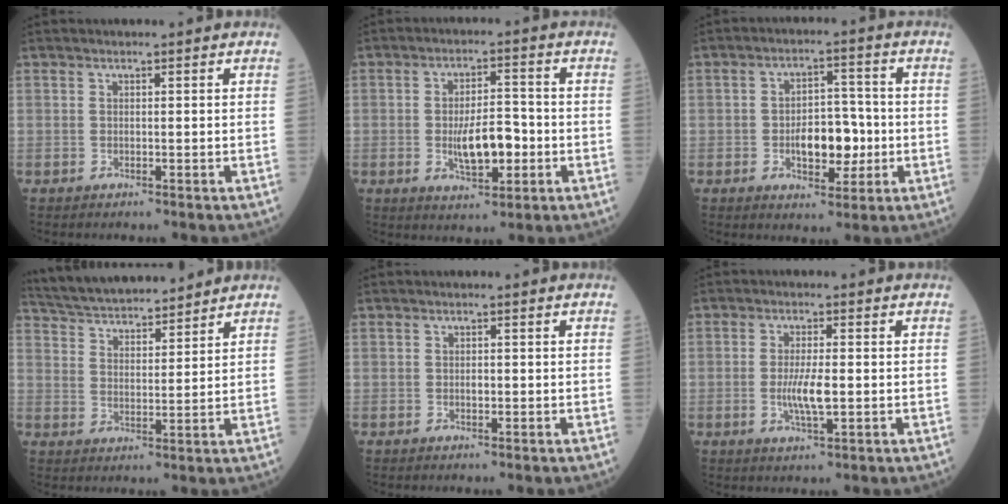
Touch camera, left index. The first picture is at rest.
{"total": 7.5, "force": [-1.7, 2.9, 6.8], "torque": [-0.125, 0.005, -0.024]}
{"total": 7.5, "force": [-1.5, 4.0, 6.2], "torque": [-0.103, 0.012, -0.020]}
{"total": 14.6, "force": [13.5, 2.3, 5.1], "torque": [-0.096, 0.031, 0.227]}
{"total": 0.9, "force": [-0.2, 0.5, 0.8], "torque": [-0.015, 0.001, -0.002]}
{"total": 4.8, "force": [-0.7, 0.9, 4.6], "torque": [-0.096, -0.006, -0.012]}